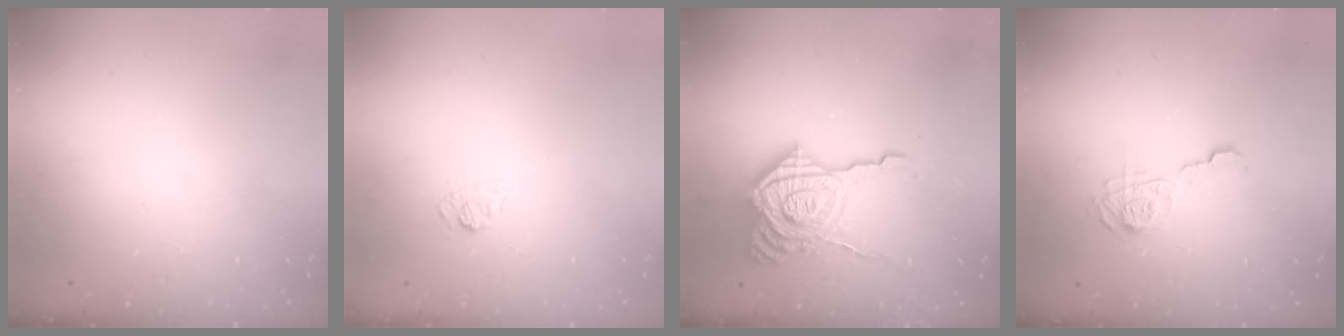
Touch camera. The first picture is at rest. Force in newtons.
{"total": 4.0, "press": 3.7, "slide": 1.5}
{"total": 20.6, "press": 20.5, "slide": 1.6}
{"total": 9.6, "press": 9.6, "slide": 0.5}